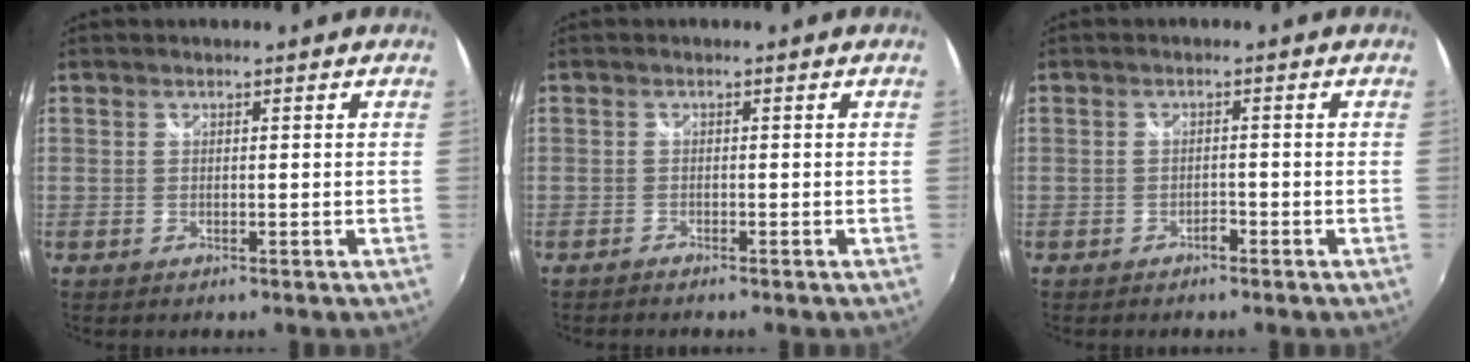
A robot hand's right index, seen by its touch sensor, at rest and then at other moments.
{"total": 1.0, "force": [-1.0, 0.2, 0.2], "torque": [-0.009, -0.004, -0.020]}
{"total": 1.3, "force": [-1.0, 0.5, 0.5], "torque": [-0.009, 0.001, -0.018]}